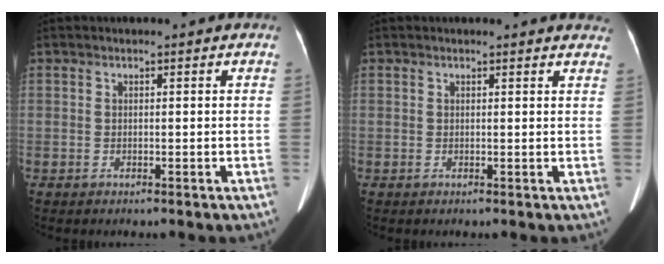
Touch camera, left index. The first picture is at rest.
{"total": 4.3, "force": [4.1, 0.8, 0.6], "torque": [-0.003, -0.008, 0.022]}